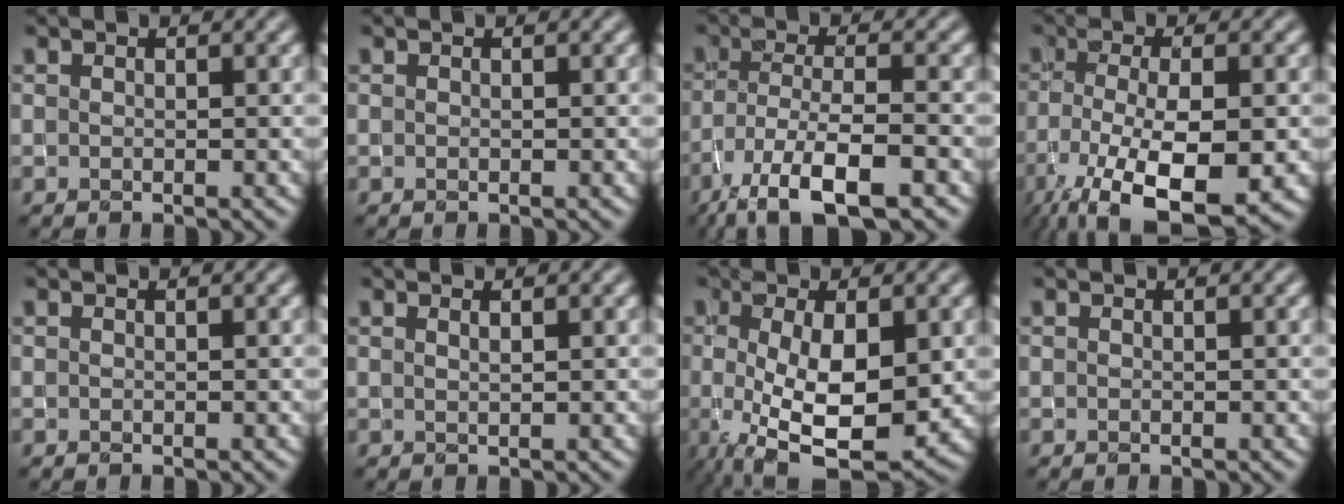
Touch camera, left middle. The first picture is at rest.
{"total": 0.0}
{"total": 8.6, "force": [-5.5, 2.3, 6.1], "torque": [-0.112, -0.006, -0.102]}
{"total": 11.2, "force": [-5.1, 4.1, 9.0], "torque": [-0.172, -0.033, -0.080]}
{"total": 0.0}
{"total": 0.7, "force": [0.5, 0.2, 0.5], "torque": [-0.006, 0.002, 0.007]}
{"total": 9.8, "force": [-1.1, 4.1, 8.8], "torque": [-0.165, -0.019, -0.012]}
{"total": 0.0}